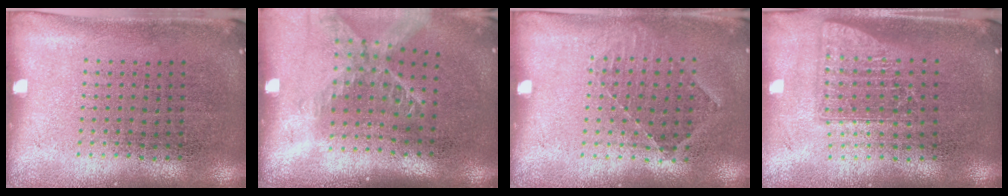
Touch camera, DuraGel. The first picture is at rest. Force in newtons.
{"total": 1.7, "press": 1.3, "slide": 1.1}
{"total": 0.8, "press": 0.8, "slide": 0.2}
{"total": 1.6, "press": 1.2, "slide": 1.0}